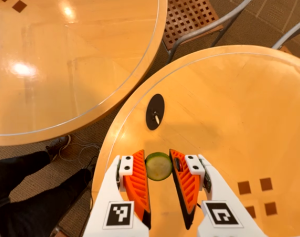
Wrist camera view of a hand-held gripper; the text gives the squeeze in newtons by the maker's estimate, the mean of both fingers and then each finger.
{"total": 9.8, "left": 10.1, "right": 9.6}